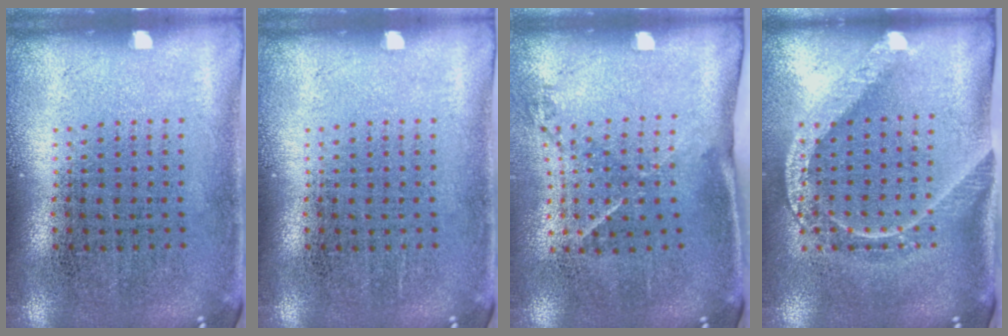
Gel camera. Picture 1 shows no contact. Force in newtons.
{"total": 0.0}
{"total": 1.5, "press": 0.9, "slide": 1.1}
{"total": 2.0, "press": 1.6, "slide": 1.3}